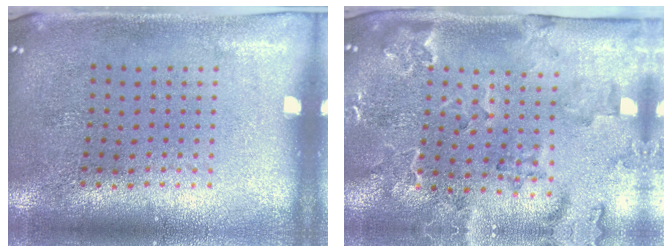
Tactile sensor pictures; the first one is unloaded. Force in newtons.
{"total": 2.3, "press": 2.3, "slide": 0.4}